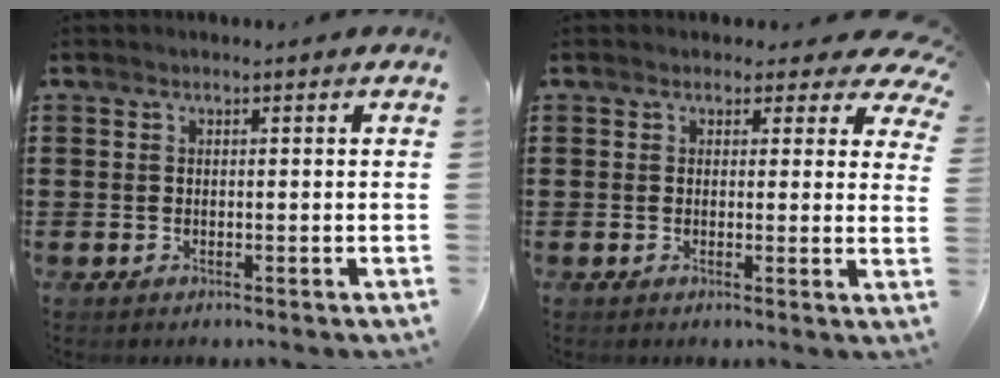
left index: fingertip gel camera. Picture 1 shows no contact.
{"total": 2.3, "force": [1.7, 1.4, 0.7], "torque": [-0.009, -0.002, 0.026]}